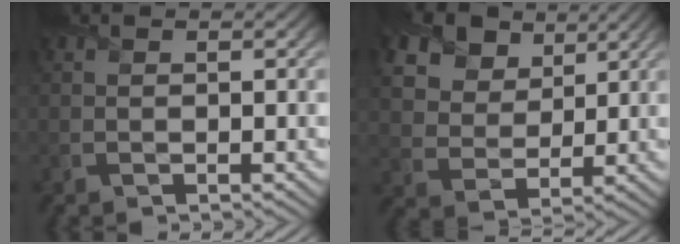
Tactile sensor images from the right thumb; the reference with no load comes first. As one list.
[{"total": 14.6, "force": [8.7, 9.6, 6.6], "torque": [-0.207, 0.021, 0.176]}]